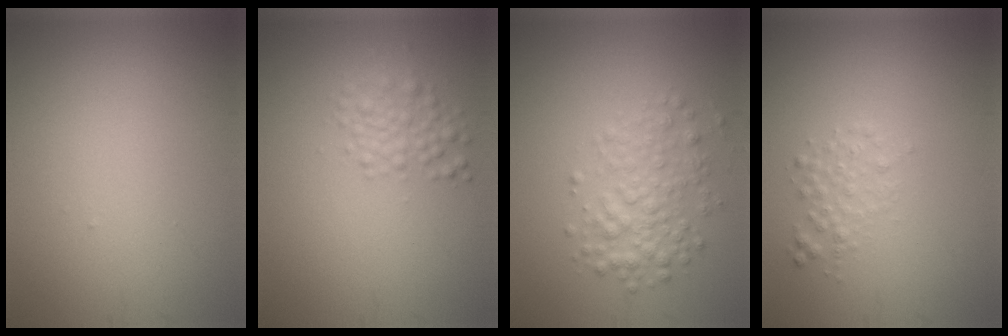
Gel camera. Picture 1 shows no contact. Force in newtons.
{"total": 2.3, "press": 2.3, "slide": 0.1}
{"total": 3.3, "press": 3.3, "slide": 0.1}
{"total": 1.6, "press": 1.6, "slide": 0.1}